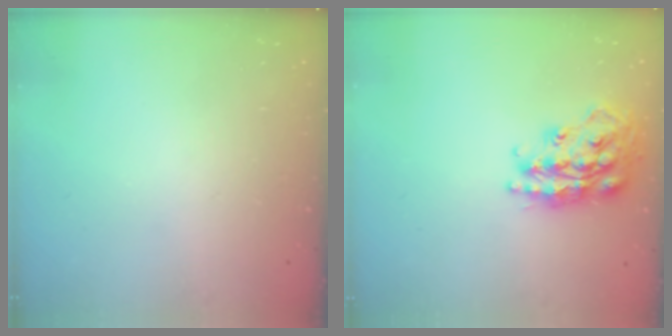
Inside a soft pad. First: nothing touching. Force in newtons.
{"total": 20.5, "press": 20.5, "slide": 1.4}